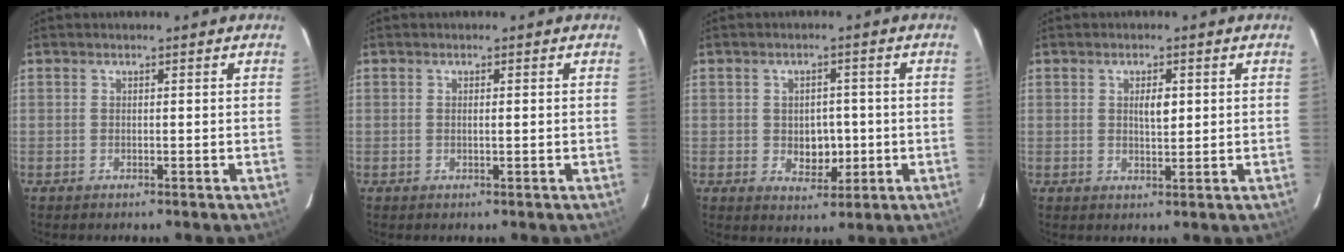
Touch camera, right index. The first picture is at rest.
{"total": 0.7, "force": [0.0, 0.0, 0.7], "torque": [-0.014, -0.001, 0.001]}
{"total": 4.7, "force": [-0.5, 3.2, 3.4], "torque": [-0.041, 0.004, 0.001]}
{"total": 2.8, "force": [0.7, 0.9, 2.5], "torque": [-0.043, -0.001, 0.011]}